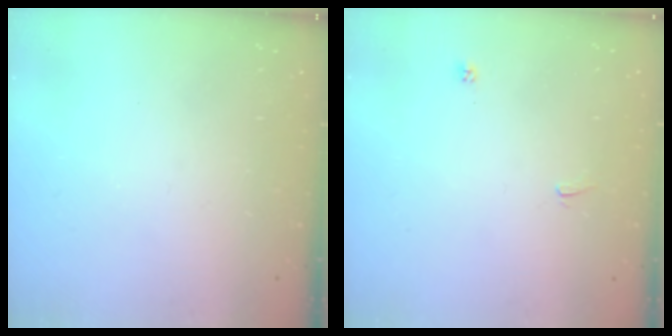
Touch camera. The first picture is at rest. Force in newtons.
{"total": 1.5, "press": 1.4, "slide": 0.3}